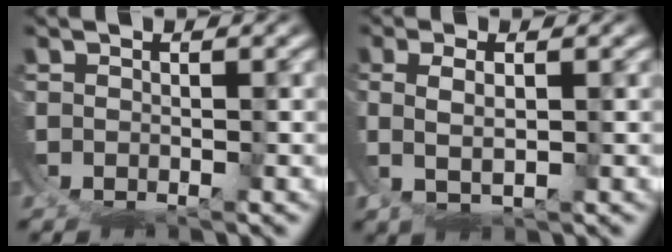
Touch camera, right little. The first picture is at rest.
{"total": 2.7, "force": [2.1, -0.4, 1.6], "torque": [-0.050, 0.004, 0.040]}